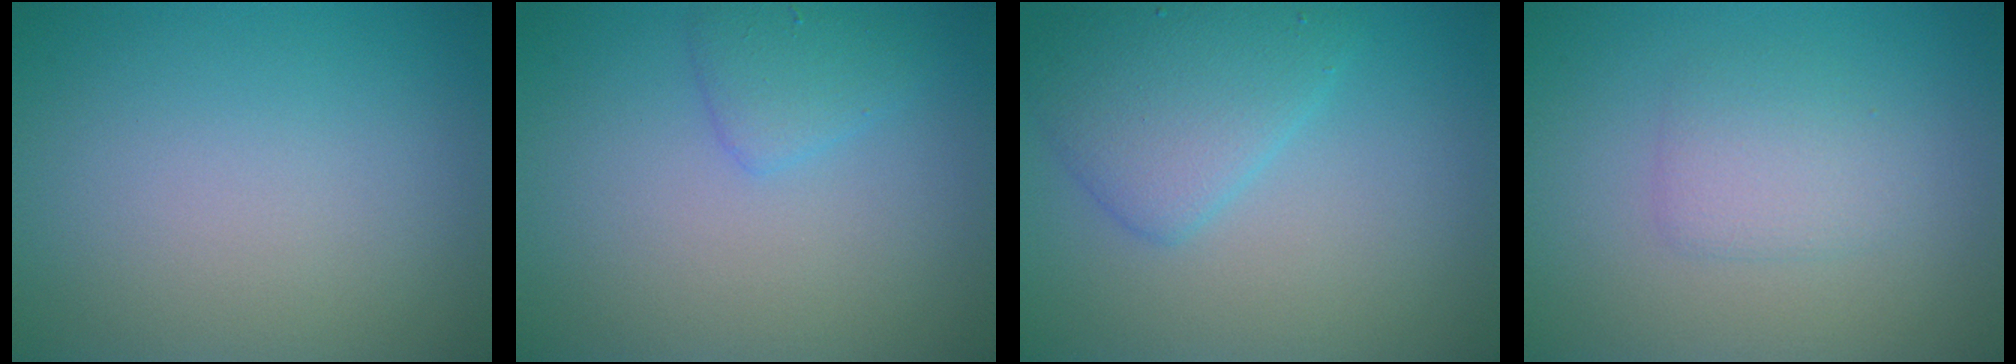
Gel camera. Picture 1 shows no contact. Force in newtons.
{"total": 1.9, "press": 1.9, "slide": 0.1}
{"total": 3.0, "press": 3.0, "slide": 0.1}
{"total": 2.0, "press": 2.0, "slide": 0.2}